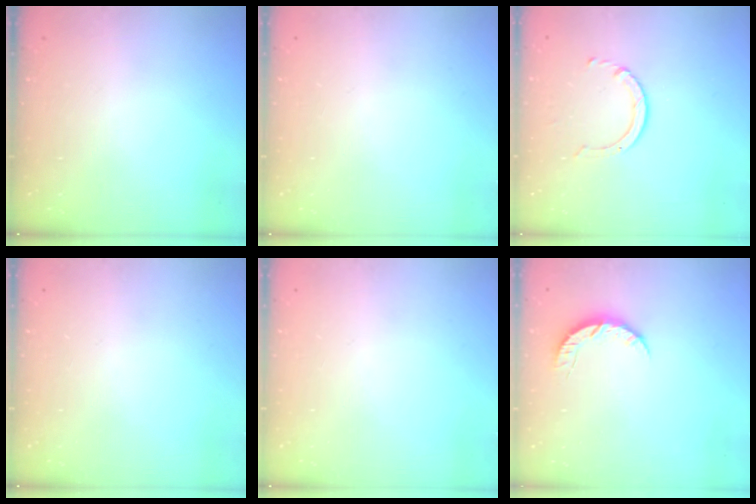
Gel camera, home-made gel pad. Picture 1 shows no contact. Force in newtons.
{"total": 0.0}
{"total": 3.6, "press": 3.6, "slide": 0.5}
{"total": 0.0}
{"total": 0.0}
{"total": 6.5, "press": 6.5, "slide": 0.6}